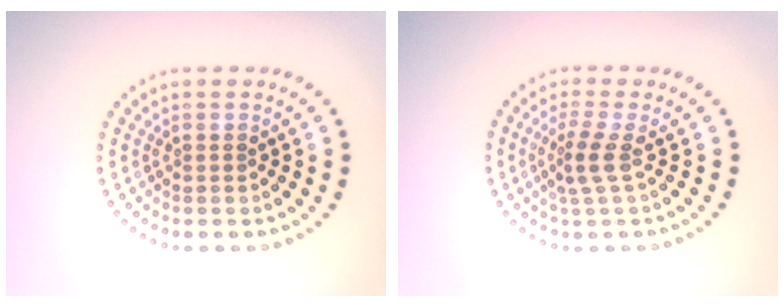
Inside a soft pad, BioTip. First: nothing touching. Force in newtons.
{"total": 2.2, "press": 1.7, "slide": 1.4}